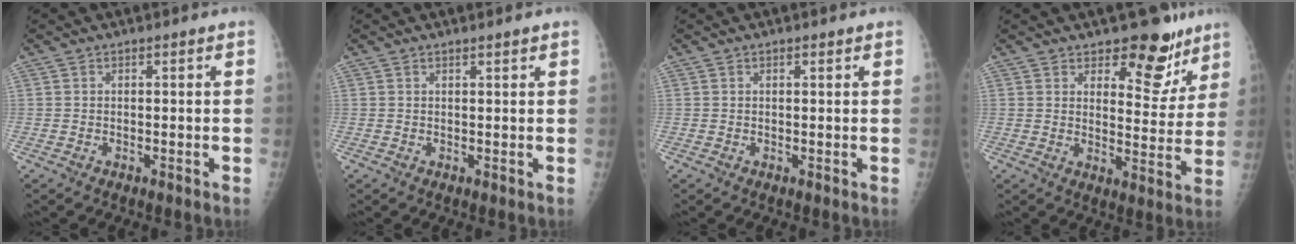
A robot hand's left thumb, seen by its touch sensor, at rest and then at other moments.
{"total": 0.9, "force": [0.7, 0.1, 0.5], "torque": [-0.006, -0.004, 0.012]}
{"total": 0.6, "force": [0.4, 0.2, 0.4], "torque": [-0.007, -0.002, 0.006]}
{"total": 10.9, "force": [8.1, 5.2, 5.0], "torque": [-0.018, -0.056, 0.114]}